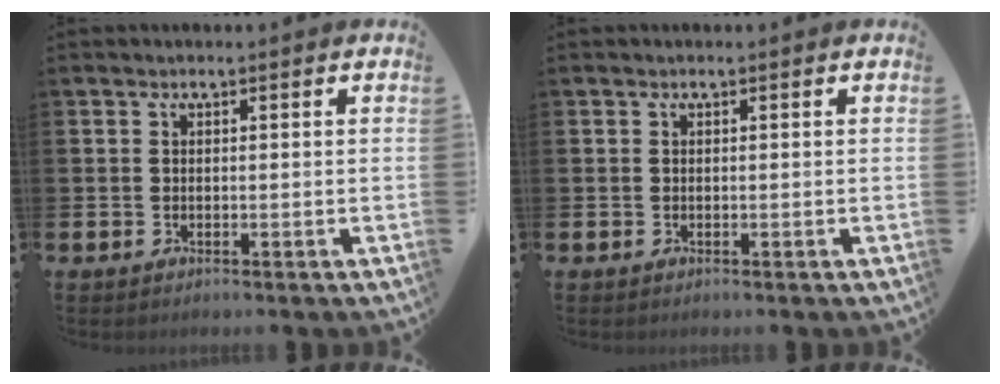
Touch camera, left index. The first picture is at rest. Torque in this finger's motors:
{"motor_torque": [0.00, 0.00, 0.00, 0.00]}